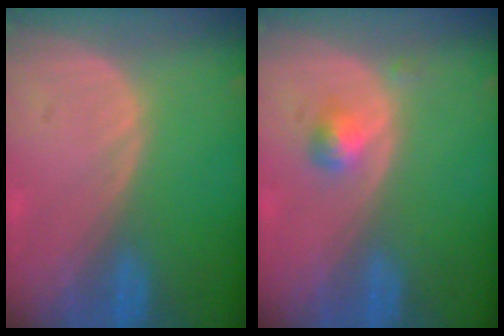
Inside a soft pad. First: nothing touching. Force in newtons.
{"total": 2.2, "press": 2.2, "slide": 0.2}